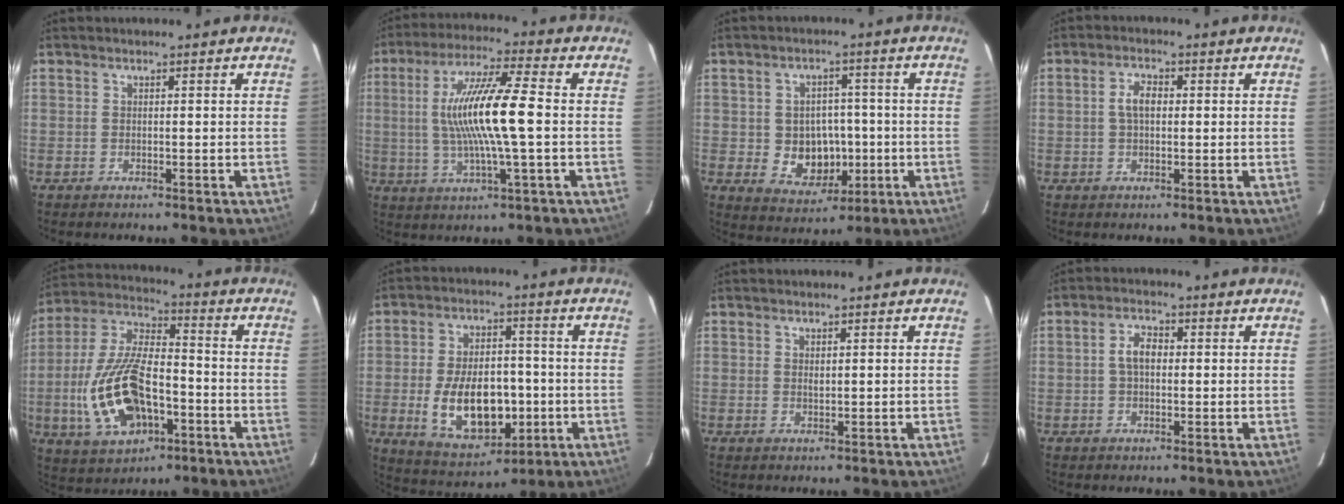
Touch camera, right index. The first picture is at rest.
{"total": 14.3, "force": [0.1, 1.0, 14.2], "torque": [-0.267, 0.003, 0.002]}
{"total": 8.7, "force": [-1.4, 7.4, 4.2], "torque": [-0.091, 0.006, -0.002]}
{"total": 3.7, "force": [0.4, 2.1, 3.1], "torque": [-0.060, 0.009, 0.009]}
{"total": 18.6, "force": [-5.5, 9.3, 15.1], "torque": [-0.330, -0.001, -0.088]}
{"total": 15.6, "force": [-3.1, 9.3, 12.2], "torque": [-0.236, 0.000, -0.026]}
{"total": 1.0, "force": [0.4, 0.6, 0.7], "torque": [-0.011, 0.001, 0.008]}
{"total": 4.0, "force": [0.3, 2.5, 3.2], "torque": [-0.062, 0.012, 0.007]}